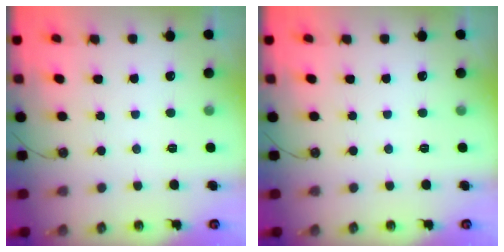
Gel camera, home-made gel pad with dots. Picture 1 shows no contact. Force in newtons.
{"total": 0.0}